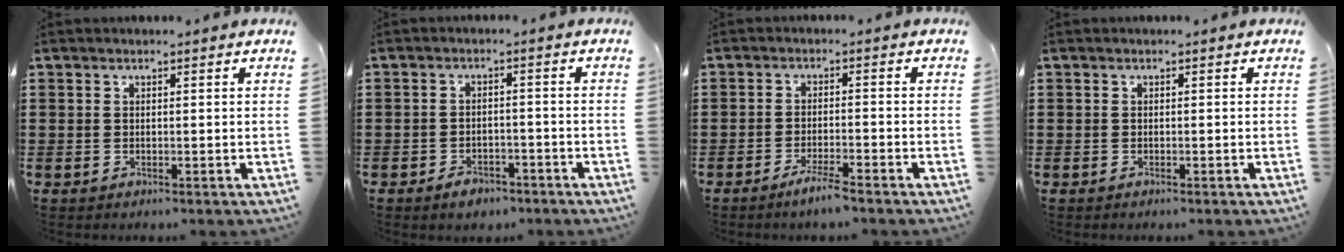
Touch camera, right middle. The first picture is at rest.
{"total": 2.6, "force": [-2.3, 1.1, 0.6], "torque": [-0.015, 0.006, -0.047]}
{"total": 3.4, "force": [-2.7, 0.0, 2.1], "torque": [-0.039, -0.002, -0.050]}
{"total": 0.0}